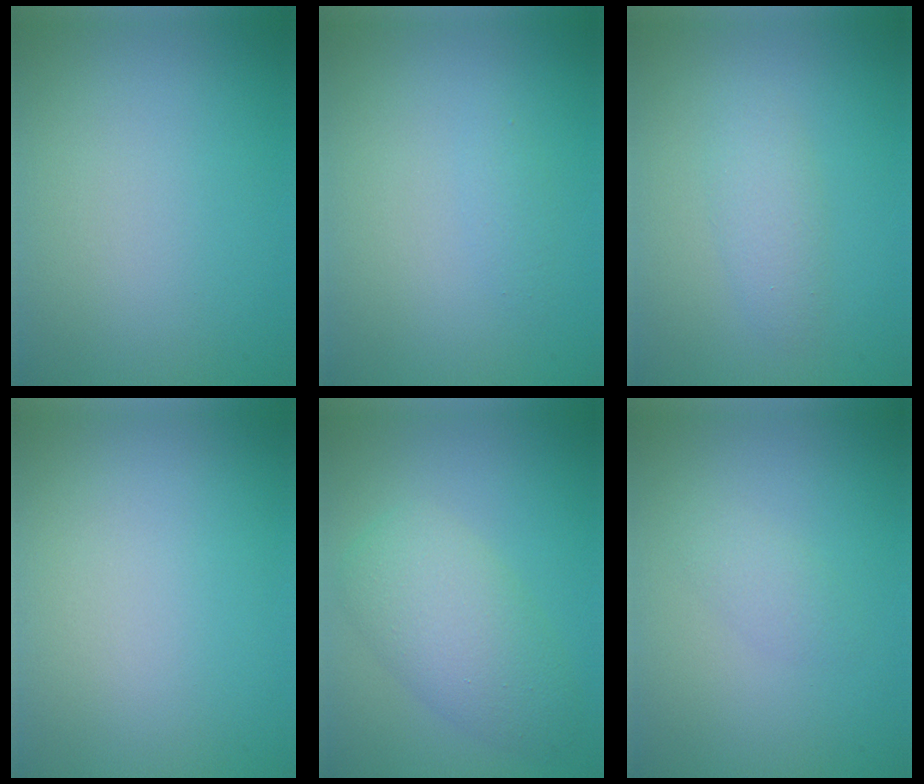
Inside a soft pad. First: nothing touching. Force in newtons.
{"total": 0.7, "press": 0.7, "slide": 0.0}
{"total": 2.1, "press": 2.1, "slide": 0.1}
{"total": 0.0}
{"total": 5.1, "press": 5.1, "slide": 0.1}
{"total": 1.2, "press": 1.2, "slide": 0.1}